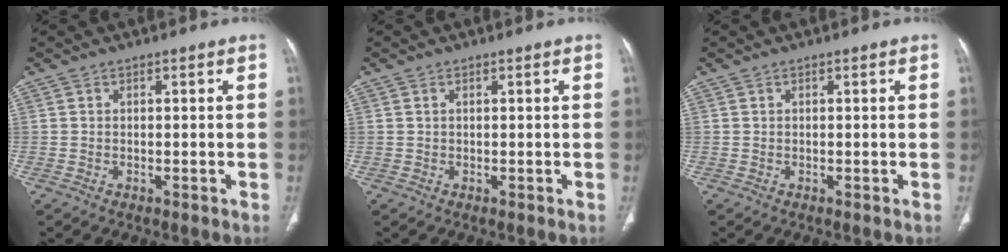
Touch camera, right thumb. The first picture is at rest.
{"total": 0.0}
{"total": 0.0}